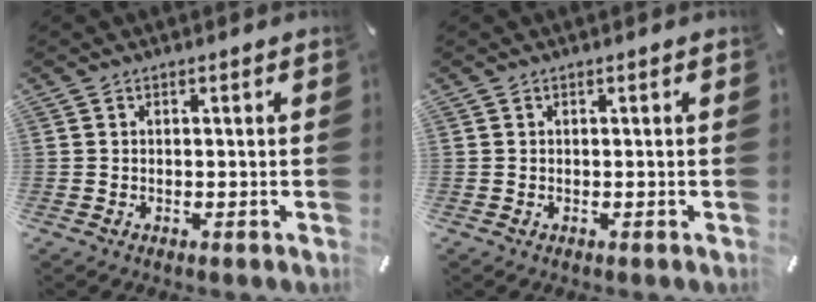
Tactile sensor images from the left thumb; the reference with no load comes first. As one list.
[{"total": 0.0}]